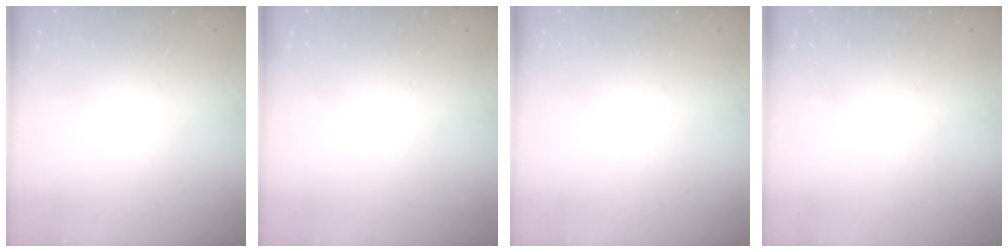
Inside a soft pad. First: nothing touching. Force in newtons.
{"total": 0.0}
{"total": 0.0}
{"total": 0.0}